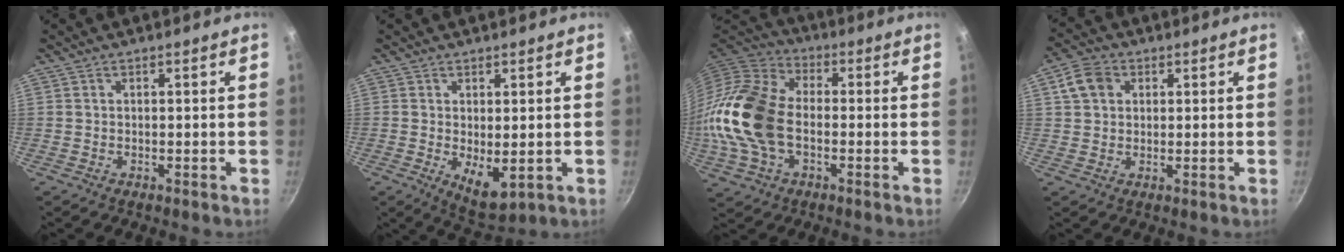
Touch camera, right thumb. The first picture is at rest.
{"total": 6.6, "force": [-0.3, 3.0, 5.9], "torque": [-0.076, -0.018, 0.010]}
{"total": 18.2, "force": [-2.3, 12.0, 13.5], "torque": [-0.261, 0.030, -0.056]}
{"total": 6.2, "force": [2.0, 5.0, 3.2], "torque": [-0.041, 0.008, 0.027]}